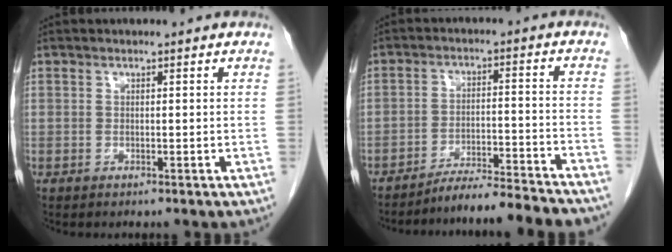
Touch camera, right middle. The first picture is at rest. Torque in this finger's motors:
{"motor_torque": [1.10, -1.03, 0.17, 0.03]}